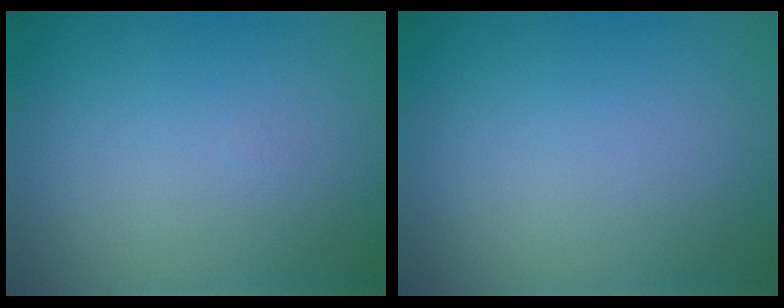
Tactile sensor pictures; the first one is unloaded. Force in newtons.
{"total": 0.0}